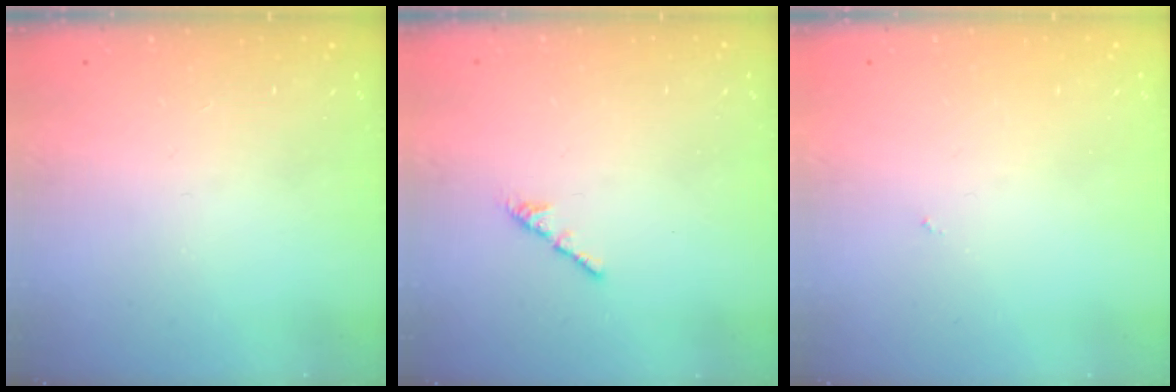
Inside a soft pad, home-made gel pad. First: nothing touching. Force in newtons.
{"total": 2.1, "press": 2.0, "slide": 0.7}
{"total": 0.0}